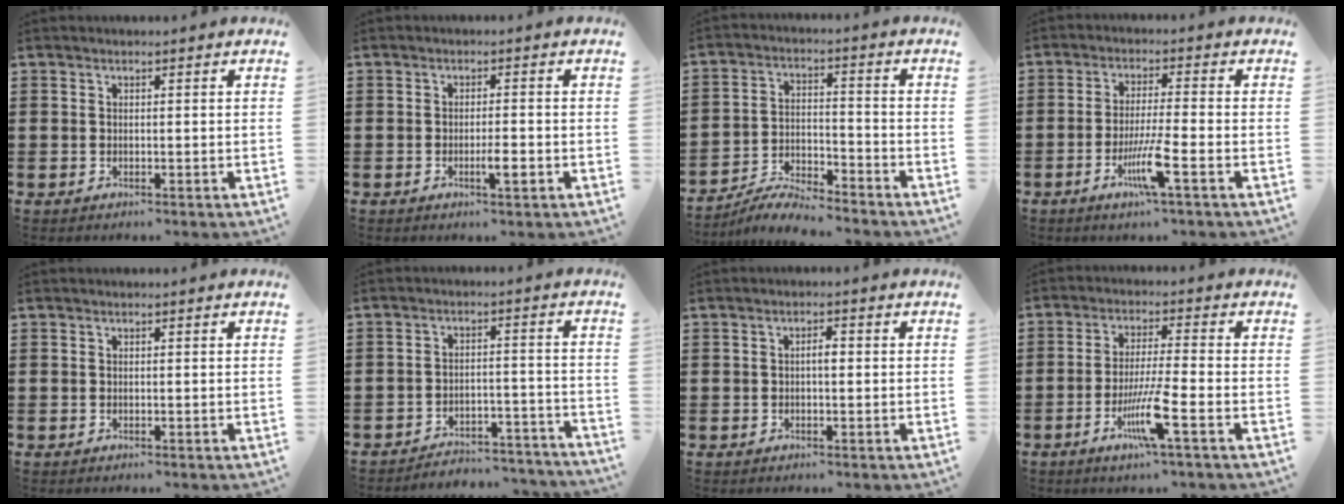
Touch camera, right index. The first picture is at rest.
{"total": 2.7, "force": [-1.1, 0.5, 2.4], "torque": [-0.039, 0.001, -0.019]}
{"total": 5.8, "force": [-5.6, 0.3, 1.1], "torque": [-0.026, 0.002, -0.112]}
{"total": 6.7, "force": [-3.0, 0.1, 6.0], "torque": [-0.118, -0.014, -0.057]}
{"total": 0.0}
{"total": 4.5, "force": [-4.4, 0.4, 0.6], "torque": [-0.015, 0.004, -0.092]}
{"total": 1.8, "force": [-0.1, 0.5, 1.7], "torque": [-0.032, 0.003, -0.003]}
{"total": 7.8, "force": [-3.5, 0.0, 6.9], "torque": [-0.139, -0.015, -0.068]}